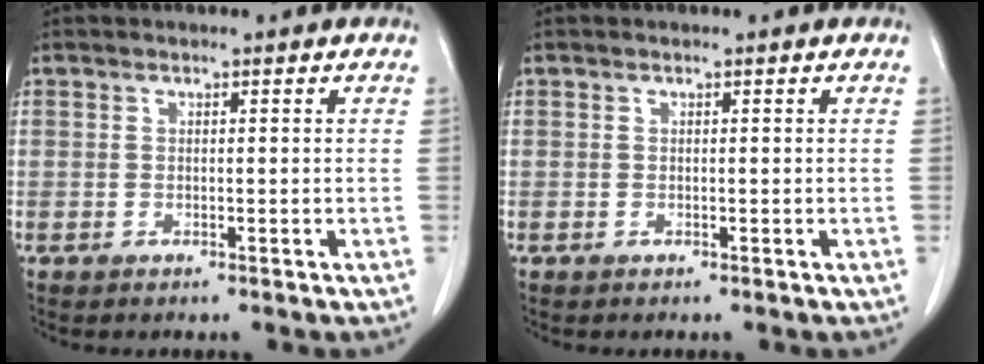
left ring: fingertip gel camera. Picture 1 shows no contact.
{"total": 0.0}